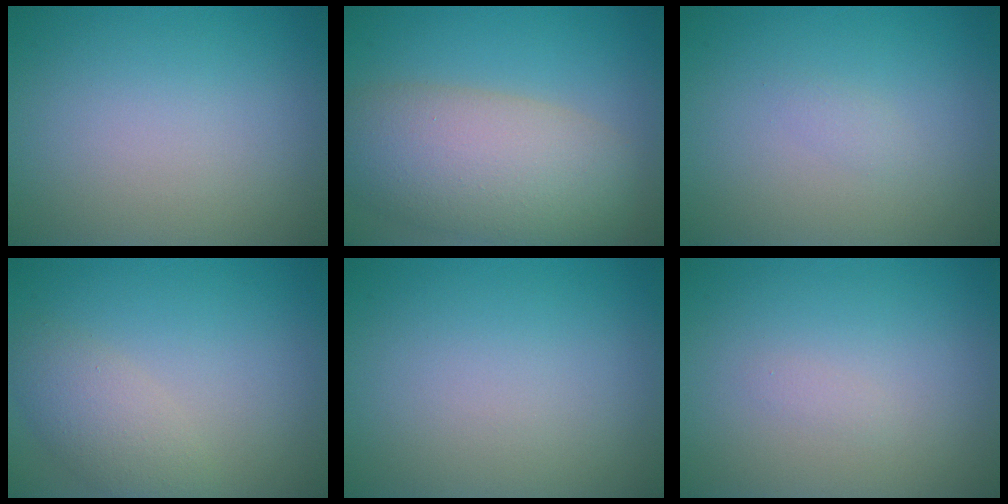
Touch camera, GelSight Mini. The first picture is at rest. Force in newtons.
{"total": 8.7, "press": 8.7, "slide": 0.7}
{"total": 0.7, "press": 0.7, "slide": 0.1}
{"total": 2.9, "press": 2.9, "slide": 0.2}
{"total": 0.0}
{"total": 0.5, "press": 0.5, "slide": 0.0}